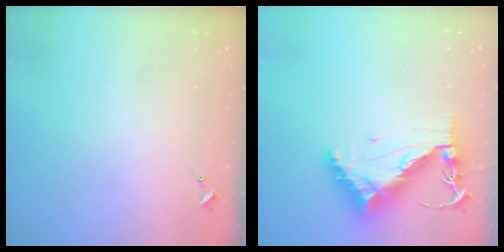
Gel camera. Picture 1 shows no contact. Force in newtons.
{"total": 12.4, "press": 12.3, "slide": 1.4}